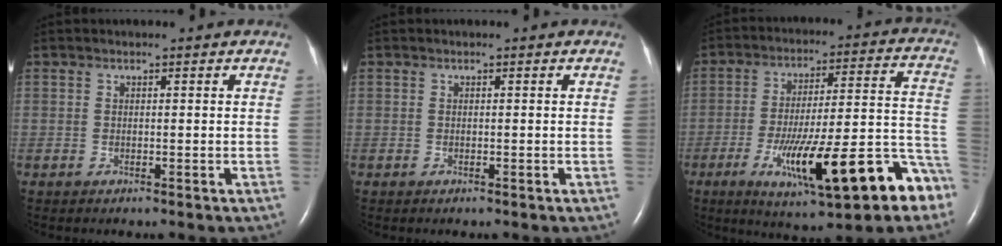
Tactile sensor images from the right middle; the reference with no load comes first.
{"total": 0.0}
{"total": 20.5, "force": [-10.2, 3.3, 17.4], "torque": [-0.221, 0.008, -0.142]}